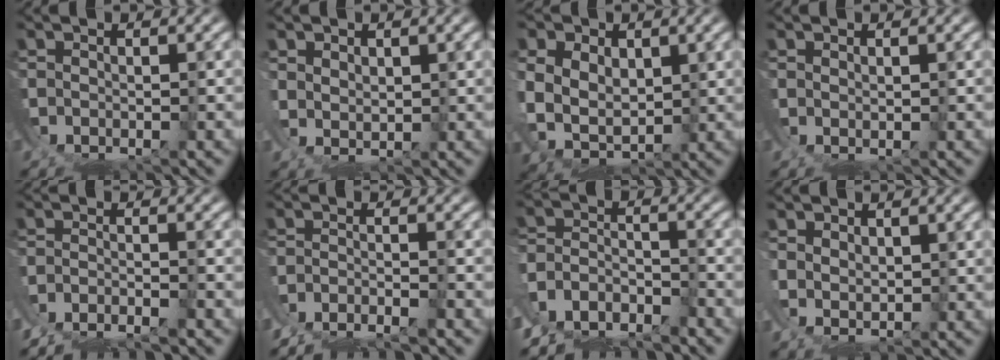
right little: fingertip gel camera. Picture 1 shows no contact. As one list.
[{"total": 2.5, "force": [1.7, 0.9, 1.6], "torque": [-0.041, -0.014, 0.043]}, {"total": 10.0, "force": [-0.5, 8.2, 5.7], "torque": [-0.153, -0.048, 0.005]}, {"total": 1.2, "force": [1.1, -0.4, 0.3], "torque": [-0.008, -0.001, 0.024]}, {"total": 3.7, "force": [-3.3, 0.5, 1.6], "torque": [-0.023, -0.003, -0.057]}, {"total": 4.1, "force": [-3.7, 0.4, 1.7], "torque": [-0.023, -0.004, -0.061]}, {"total": 7.6, "force": [-4.6, 5.4, 2.9], "torque": [-0.052, -0.028, -0.078]}, {"total": 2.9, "force": [1.4, 1.4, 2.1], "torque": [-0.049, -0.016, 0.038]}]